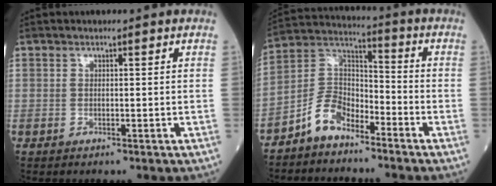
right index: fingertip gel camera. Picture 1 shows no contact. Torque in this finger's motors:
{"motor_torque": [0.38, -0.04, -0.01, -0.13]}